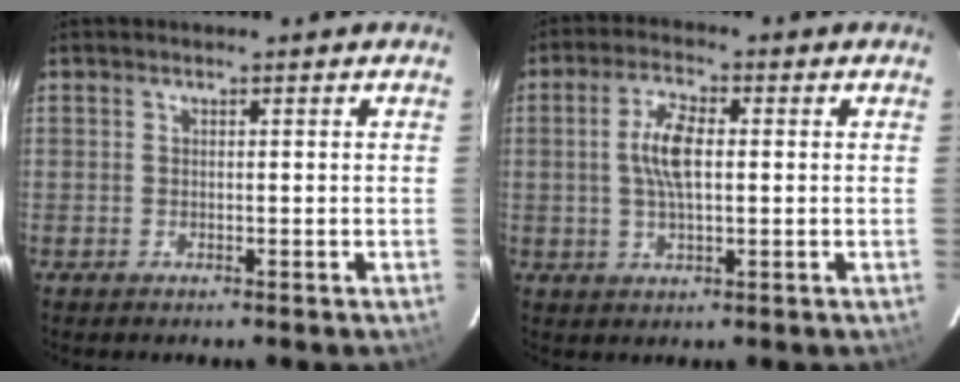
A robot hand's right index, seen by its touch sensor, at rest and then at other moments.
{"total": 6.6, "force": [0.5, 2.6, 6.1], "torque": [-0.119, 0.008, 0.009]}